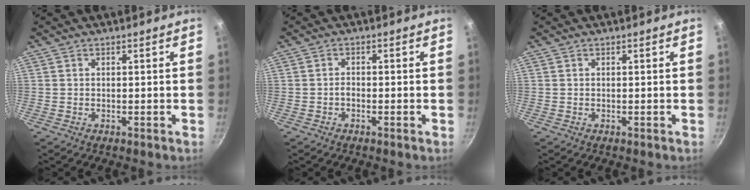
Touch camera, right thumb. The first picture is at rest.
{"total": 1.2, "force": [-0.7, 0.4, 0.8], "torque": [-0.019, 0.008, -0.017]}
{"total": 0.0}